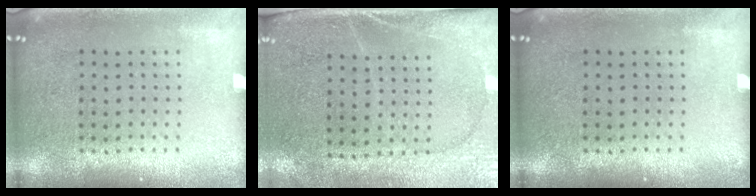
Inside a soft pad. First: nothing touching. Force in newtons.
{"total": 2.9, "press": 2.5, "slide": 1.4}
{"total": 0.0}